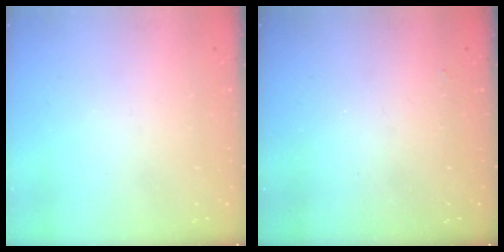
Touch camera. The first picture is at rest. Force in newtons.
{"total": 1.3, "press": 1.3, "slide": 0.3}